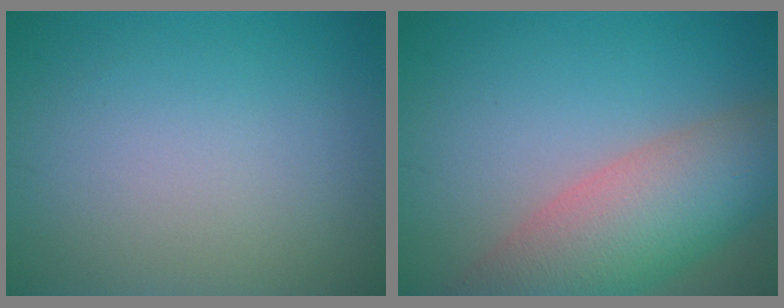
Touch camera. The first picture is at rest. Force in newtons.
{"total": 9.1, "press": 9.0, "slide": 0.6}